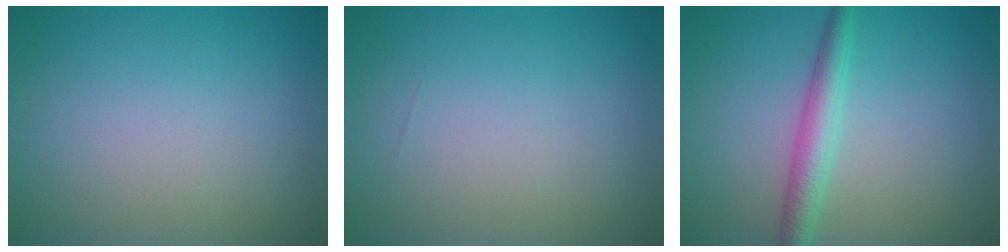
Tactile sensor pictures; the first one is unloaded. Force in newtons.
{"total": 0.0}
{"total": 2.9, "press": 2.9, "slide": 0.0}